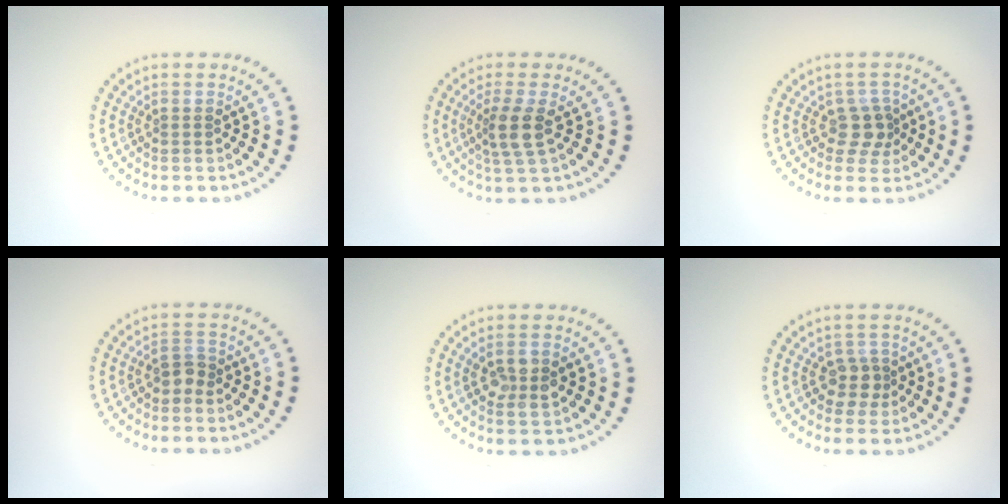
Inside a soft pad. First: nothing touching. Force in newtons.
{"total": 2.7, "press": 2.2, "slide": 1.6}
{"total": 2.3, "press": 1.9, "slide": 1.4}
{"total": 1.5, "press": 1.3, "slide": 0.7}
{"total": 2.5, "press": 2.4, "slide": 0.4}
{"total": 2.1, "press": 1.8, "slide": 1.2}